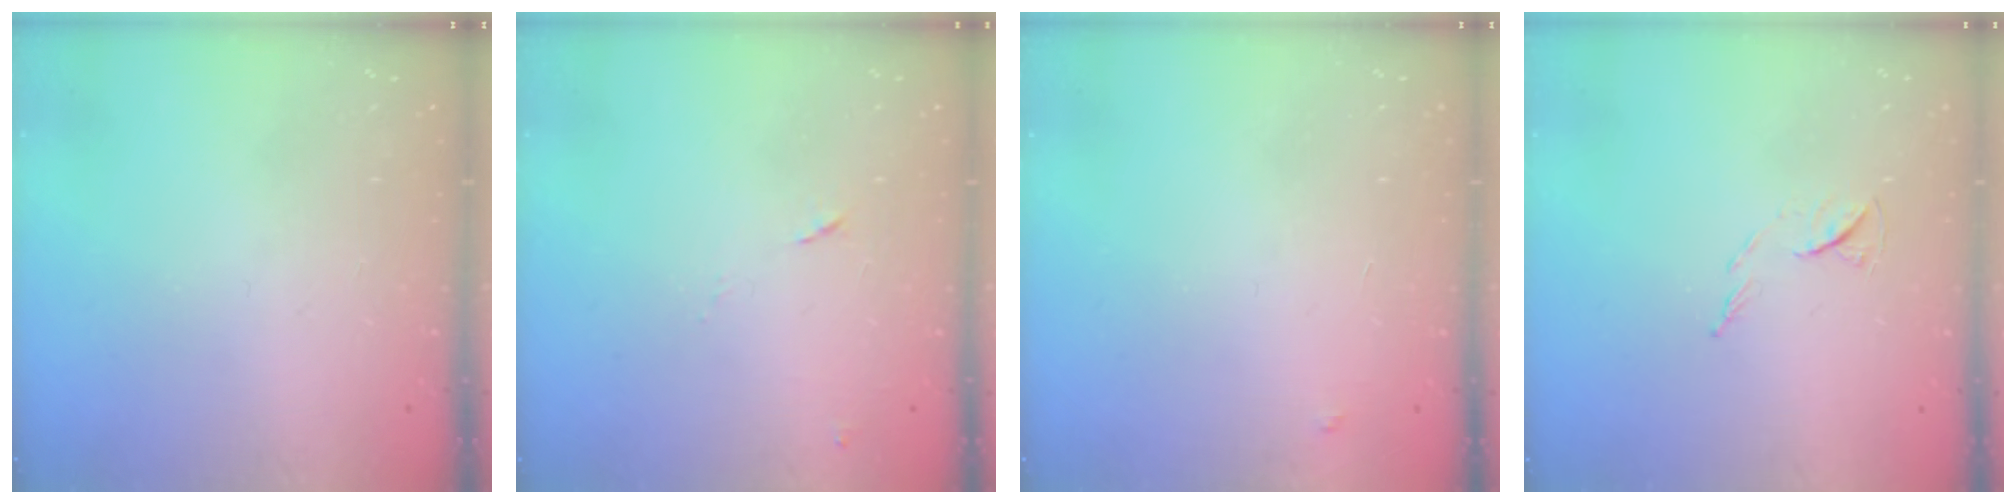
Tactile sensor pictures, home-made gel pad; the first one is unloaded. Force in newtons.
{"total": 7.4, "press": 7.4, "slide": 0.7}
{"total": 4.0, "press": 4.0, "slide": 0.2}
{"total": 5.7, "press": 5.6, "slide": 1.2}